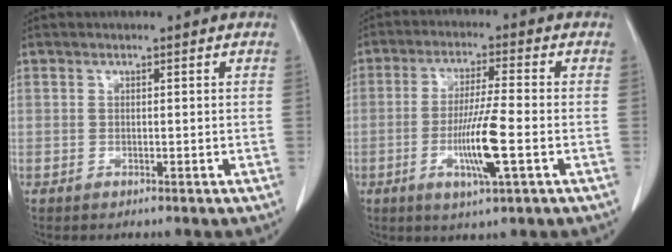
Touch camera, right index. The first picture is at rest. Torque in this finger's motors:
{"motor_torque": [1.25, 0.11, 0.66, 0.10]}